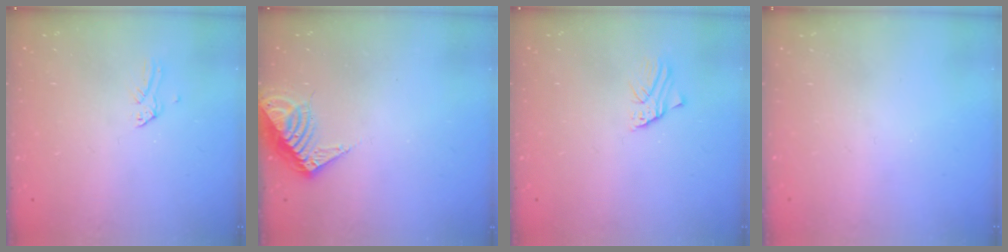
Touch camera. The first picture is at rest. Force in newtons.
{"total": 7.6, "press": 7.5, "slide": 1.1}
{"total": 1.4, "press": 1.4, "slide": 0.0}
{"total": 0.0}